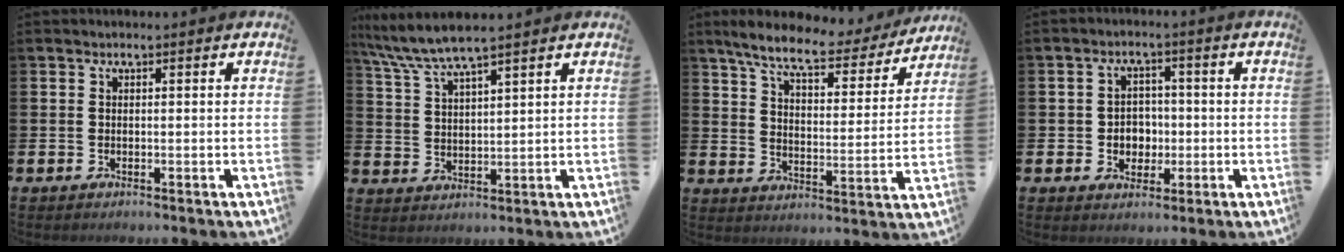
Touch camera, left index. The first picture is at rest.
{"total": 5.9, "force": [5.4, 0.2, 2.3], "torque": [-0.071, -0.020, 0.098]}
{"total": 8.3, "force": [7.4, 1.6, 3.5], "torque": [-0.097, -0.042, 0.125]}
{"total": 3.5, "force": [-0.3, 3.3, 1.2], "torque": [-0.018, 0.001, -0.016]}